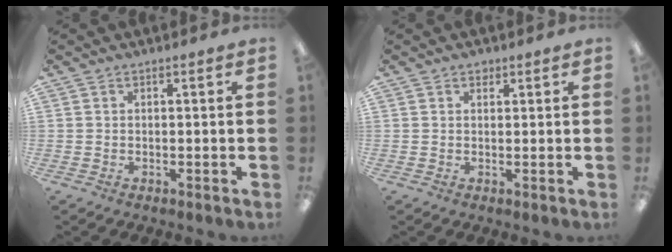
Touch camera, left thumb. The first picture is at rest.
{"total": 1.2, "force": [0.9, 0.8, 0.3], "torque": [0.000, -0.002, 0.015]}